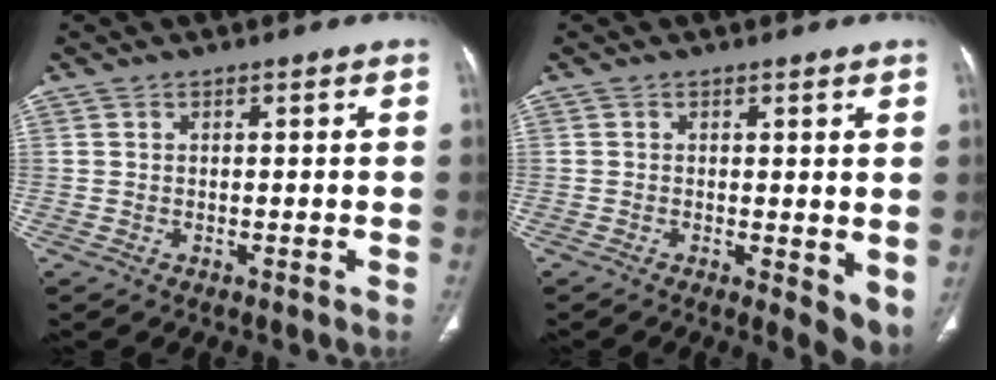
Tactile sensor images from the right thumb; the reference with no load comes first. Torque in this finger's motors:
{"motor_torque": [-0.17, 0.52, -0.26, -0.14, -0.09]}